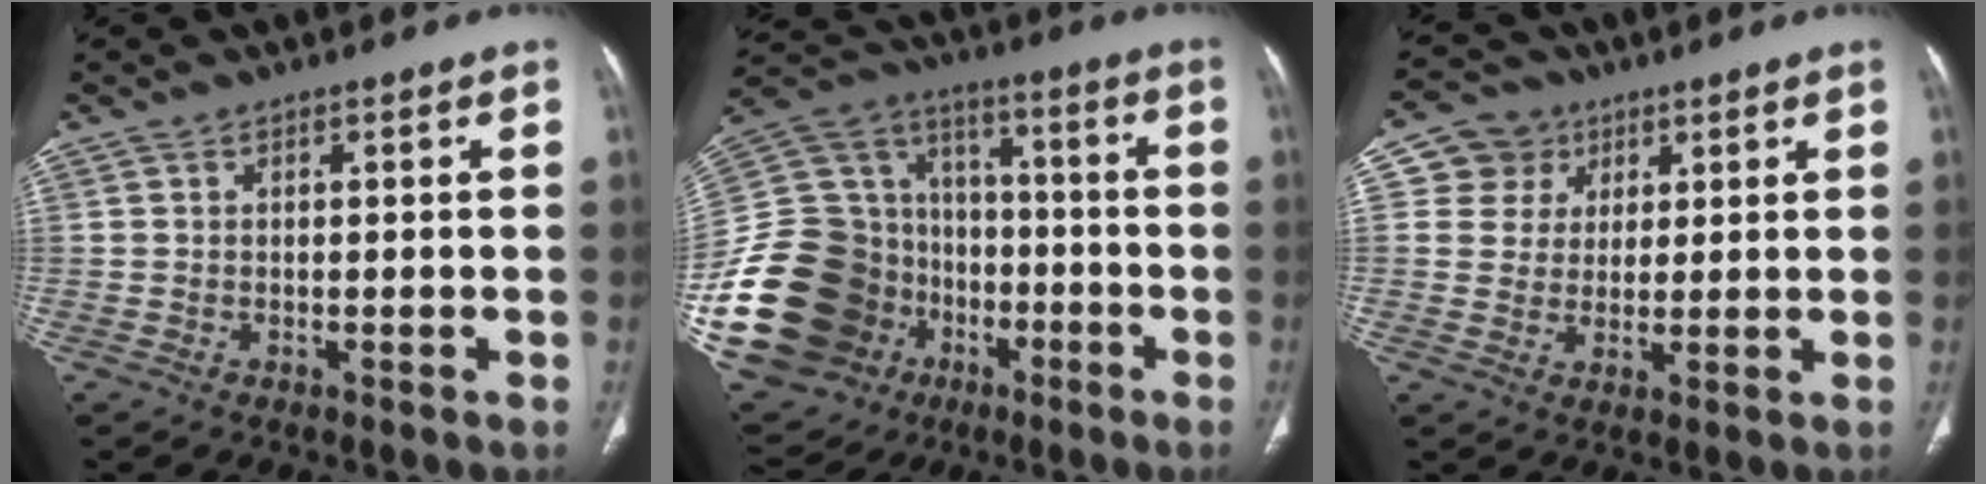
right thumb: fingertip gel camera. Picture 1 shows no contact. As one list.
[{"total": 32.5, "force": [-9.8, 25.5, 17.6], "torque": [-0.385, 0.093, -0.150]}, {"total": 7.2, "force": [2.9, 6.5, 1.0], "torque": [0.016, -0.007, 0.049]}]